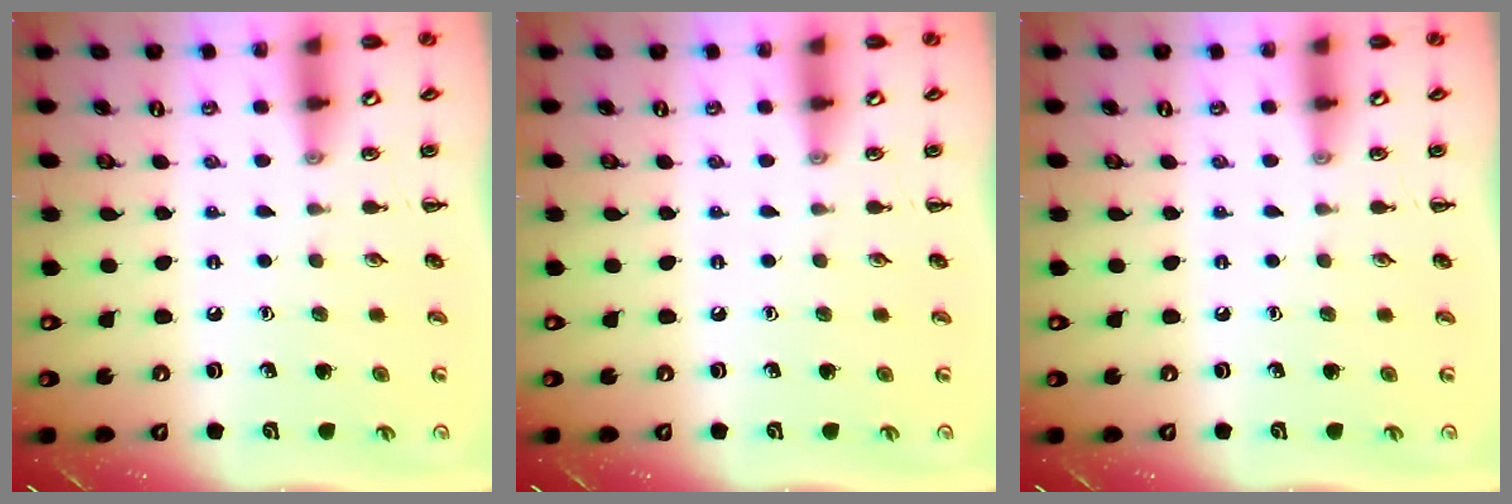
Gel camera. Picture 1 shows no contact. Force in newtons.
{"total": 0.0}
{"total": 0.0}